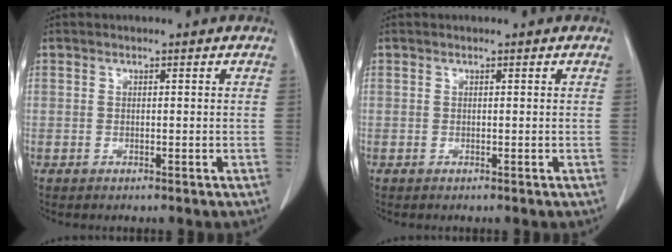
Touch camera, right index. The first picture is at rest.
{"total": 0.0}